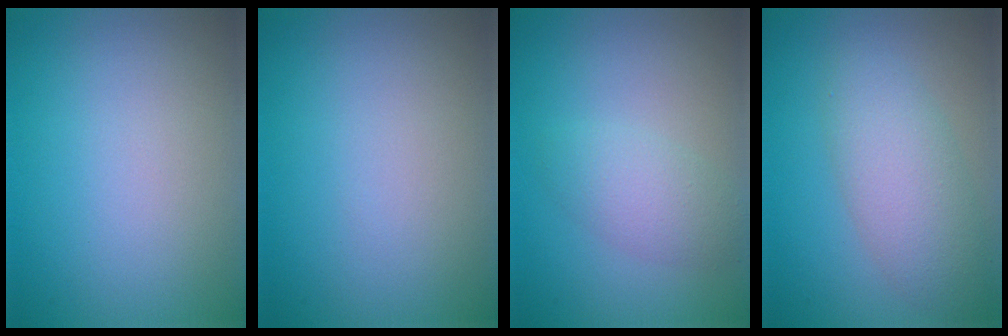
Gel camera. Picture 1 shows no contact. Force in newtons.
{"total": 0.0}
{"total": 2.6, "press": 2.6, "slide": 0.1}
{"total": 4.5, "press": 4.5, "slide": 0.2}